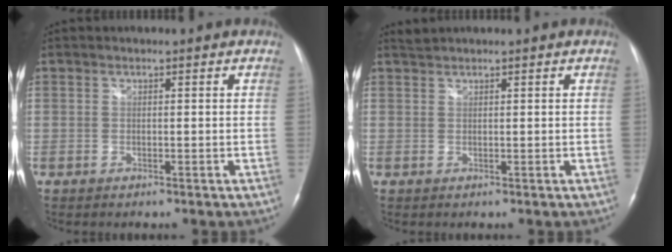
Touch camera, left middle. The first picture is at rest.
{"total": 1.0, "force": [0.9, -0.3, -0.1], "torque": [-0.006, 0.010, 0.025]}